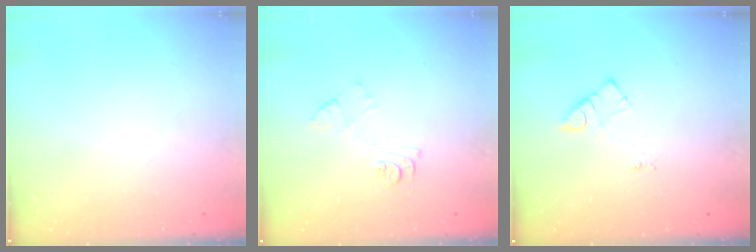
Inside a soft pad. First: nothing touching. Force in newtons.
{"total": 7.2, "press": 7.2, "slide": 0.7}
{"total": 3.8, "press": 3.8, "slide": 0.5}